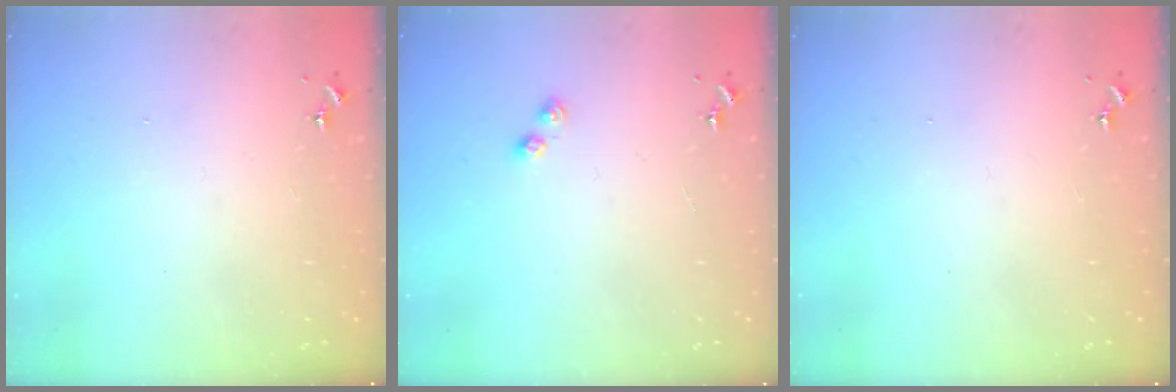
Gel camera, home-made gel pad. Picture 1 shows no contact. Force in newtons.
{"total": 3.0, "press": 2.9, "slide": 0.4}
{"total": 0.0}